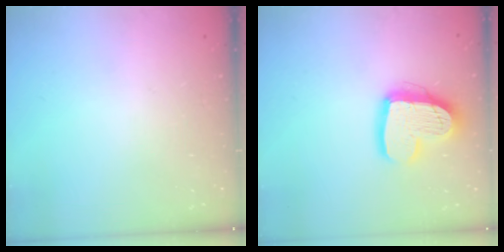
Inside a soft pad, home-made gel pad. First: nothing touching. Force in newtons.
{"total": 14.9, "press": 14.8, "slide": 1.4}